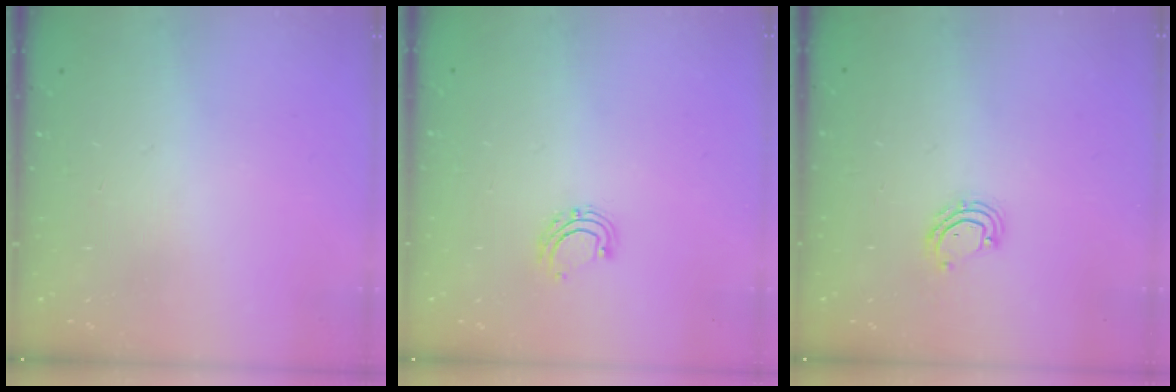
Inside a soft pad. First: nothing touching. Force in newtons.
{"total": 5.5, "press": 5.4, "slide": 1.1}
{"total": 5.0, "press": 4.9, "slide": 0.3}